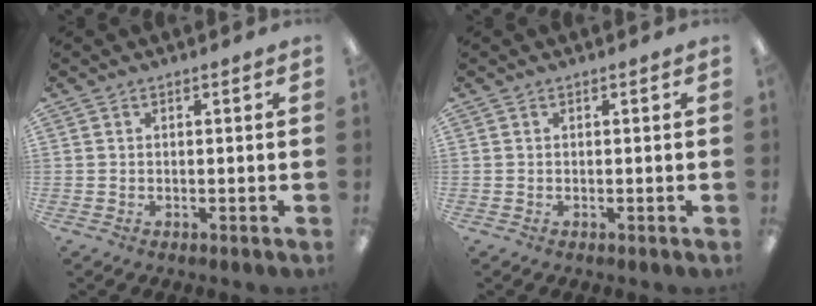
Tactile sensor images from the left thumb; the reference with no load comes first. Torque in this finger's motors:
{"motor_torque": [0.00, 0.01, -0.03, 0.01, 0.00]}